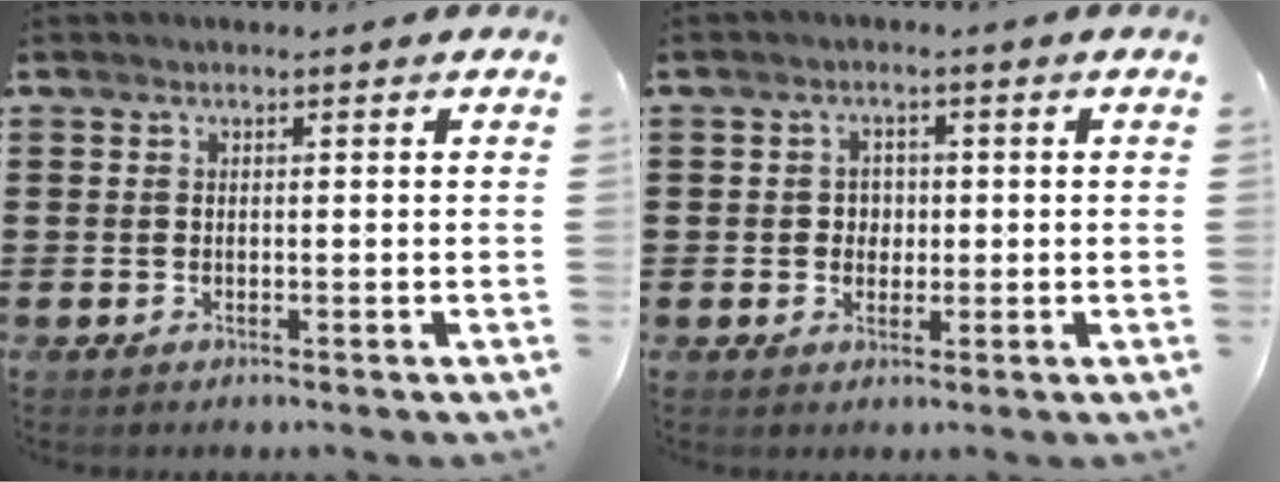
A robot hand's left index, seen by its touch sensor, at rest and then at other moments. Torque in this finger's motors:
{"motor_torque": [-0.23, 0.62, -0.02, -0.01]}